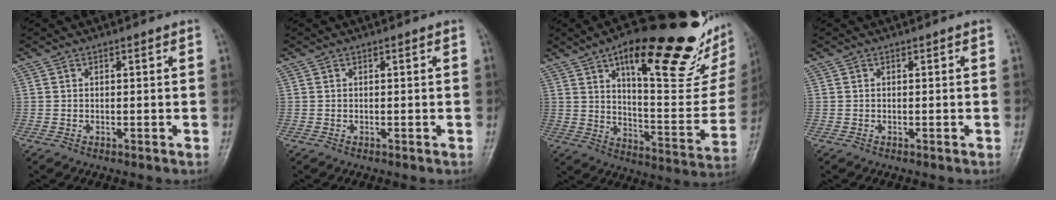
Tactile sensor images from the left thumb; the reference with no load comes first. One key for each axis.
{"total": 0.0}
{"total": 31.9, "fx": 17.8, "fy": 10.7, "fz": 24.3, "tx": -0.304, "ty": -0.045, "tz": 0.266}
{"total": 0.0}